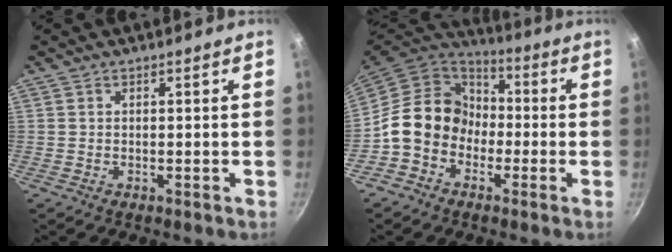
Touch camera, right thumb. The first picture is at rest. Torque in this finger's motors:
{"motor_torque": [1.99, 2.19, 1.03, -1.27, 0.49]}